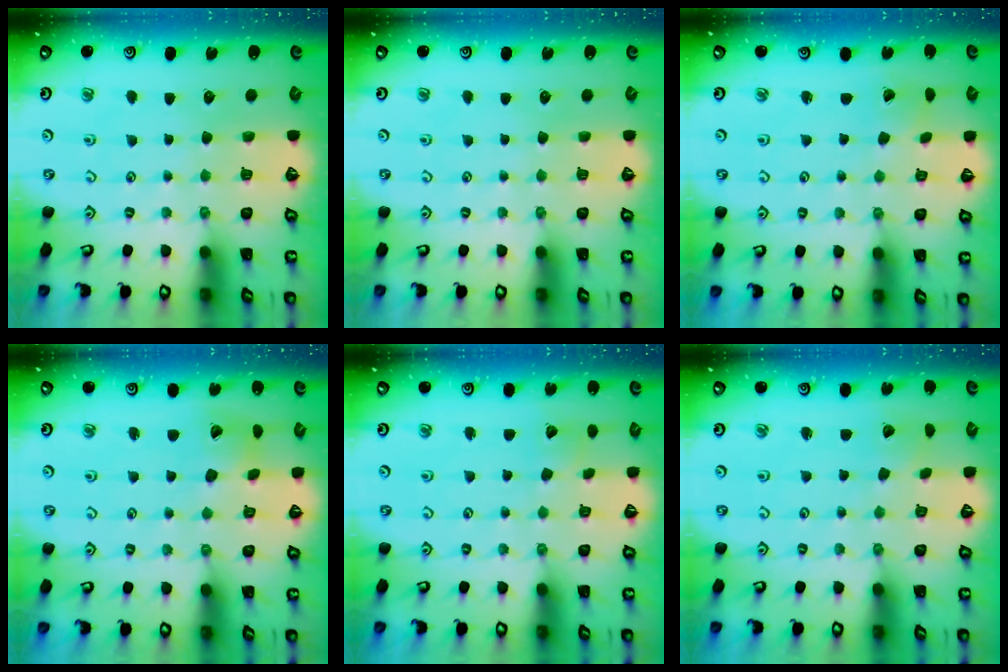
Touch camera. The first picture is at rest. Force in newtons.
{"total": 0.0}
{"total": 1.6, "press": 1.5, "slide": 0.4}
{"total": 8.0, "press": 8.0, "slide": 1.0}
{"total": 3.4, "press": 3.4, "slide": 0.2}
{"total": 2.2, "press": 2.2, "slide": 0.2}